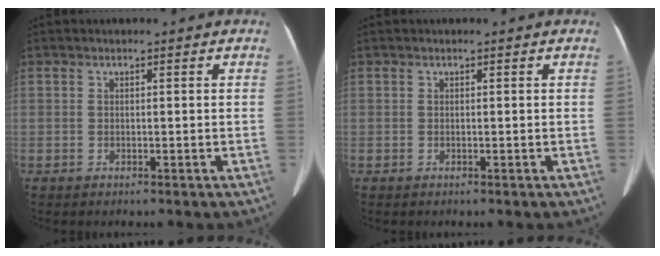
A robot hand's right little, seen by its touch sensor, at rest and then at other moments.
{"total": 0.0}